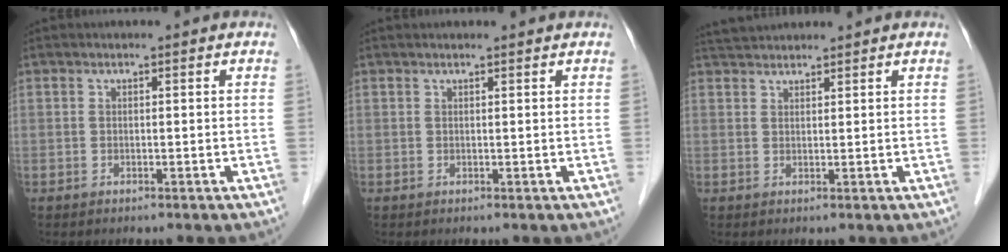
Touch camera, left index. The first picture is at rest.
{"total": 1.8, "force": [1.8, 0.0, 0.5], "torque": [-0.006, 0.011, 0.022]}
{"total": 3.7, "force": [3.6, 0.4, 0.7], "torque": [-0.017, 0.028, 0.068]}